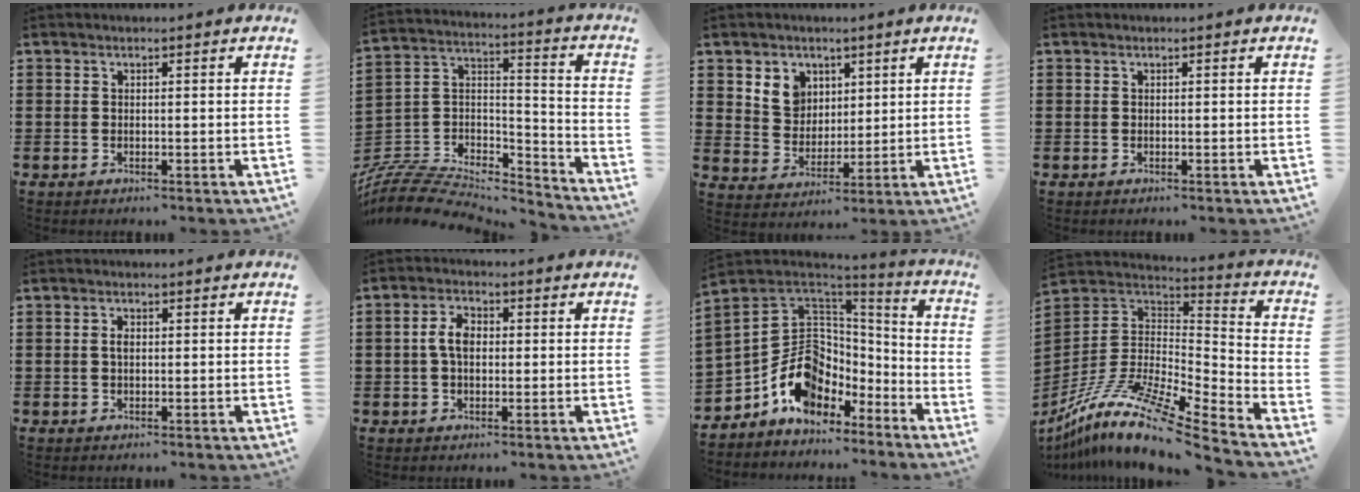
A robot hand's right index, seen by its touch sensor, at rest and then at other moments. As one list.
[{"total": 8.5, "force": [-7.5, 3.1, 2.5], "torque": [-0.056, 0.012, -0.150]}, {"total": 5.3, "force": [2.6, 4.6, 0.7], "torque": [-0.033, 0.008, 0.047]}, {"total": 0.0}, {"total": 1.3, "force": [-0.1, 0.6, 1.1], "torque": [-0.023, 0.004, -0.004]}, {"total": 4.3, "force": [-0.2, 2.5, 3.5], "torque": [-0.079, 0.009, -0.008]}, {"total": 12.5, "force": [-4.6, 9.7, 6.4], "torque": [-0.141, 0.011, -0.082]}, {"total": 13.0, "force": [-9.5, 2.0, 8.6], "torque": [-0.181, 0.001, -0.185]}]